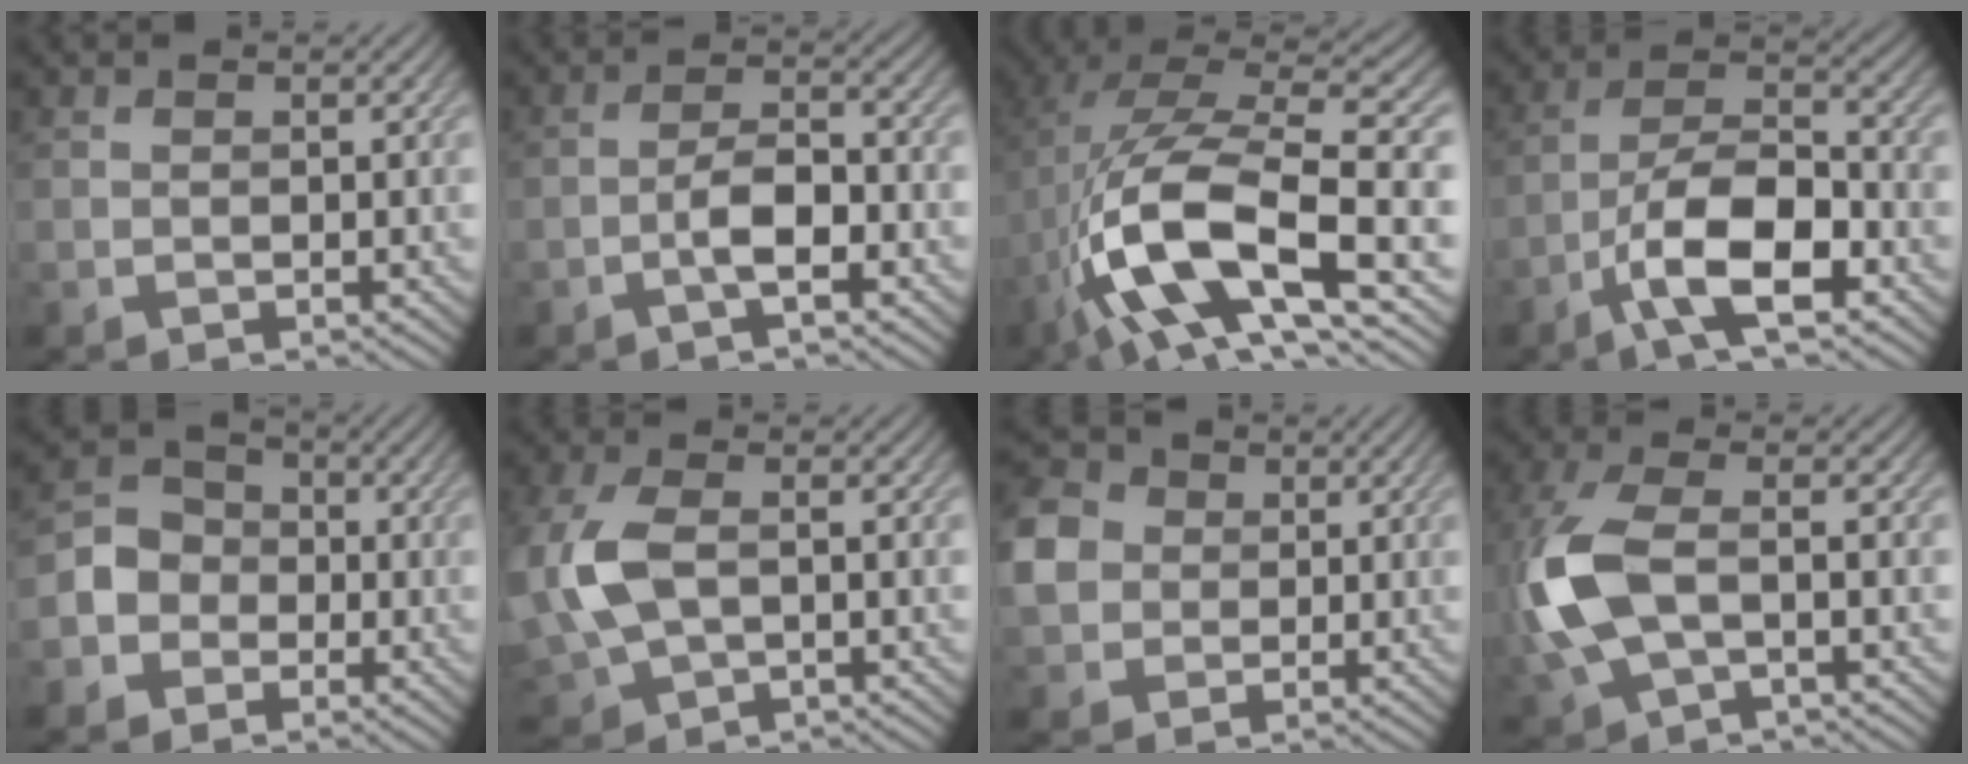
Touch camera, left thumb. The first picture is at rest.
{"total": 4.4, "force": [-2.1, 1.2, 3.7], "torque": [-0.068, 0.010, -0.046]}
{"total": 16.2, "force": [-3.5, 6.8, 14.2], "torque": [-0.280, 0.004, -0.062]}
{"total": 10.2, "force": [-5.2, 3.3, 8.0], "torque": [-0.139, 0.006, -0.104]}
{"total": 4.5, "force": [-1.5, 4.0, 1.3], "torque": [-0.023, 0.007, -0.044]}
{"total": 8.2, "force": [0.0, 4.9, 6.6], "torque": [-0.186, 0.000, 0.001]}
{"total": 6.2, "force": [0.5, 5.5, 3.0], "torque": [-0.091, 0.012, 0.005]}
{"total": 10.2, "force": [-0.6, 5.2, 8.7], "torque": [-0.237, -0.003, -0.014]}